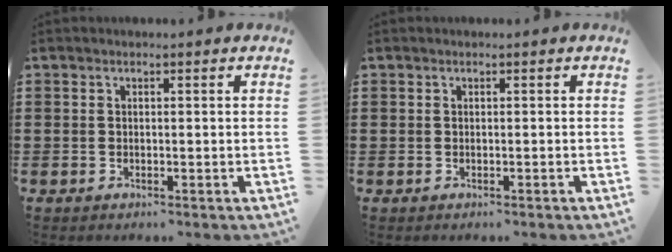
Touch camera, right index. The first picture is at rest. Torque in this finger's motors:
{"motor_torque": [-0.76, 0.57, -1.05, -0.21]}